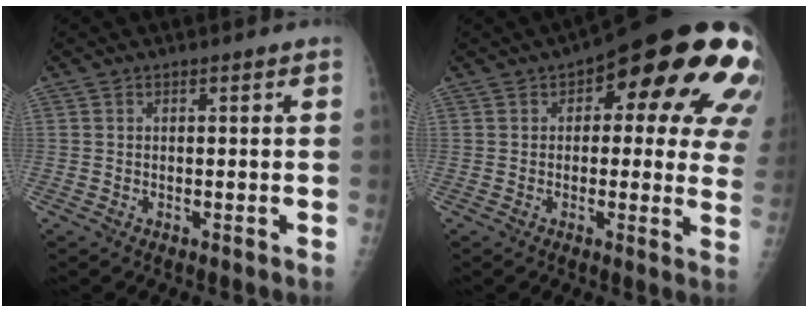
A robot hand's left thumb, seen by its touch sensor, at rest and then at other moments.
{"total": 23.5, "force": [9.3, 9.3, 19.4], "torque": [-0.189, 0.005, 0.112]}